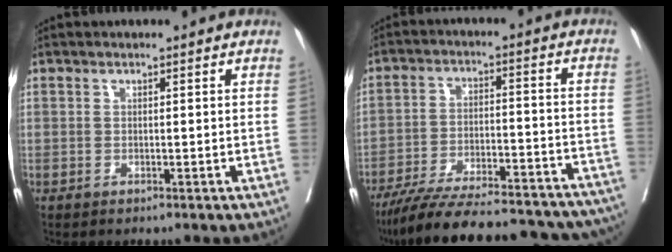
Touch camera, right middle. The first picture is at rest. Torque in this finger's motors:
{"motor_torque": [0.97, -1.17, 0.31, 0.15]}